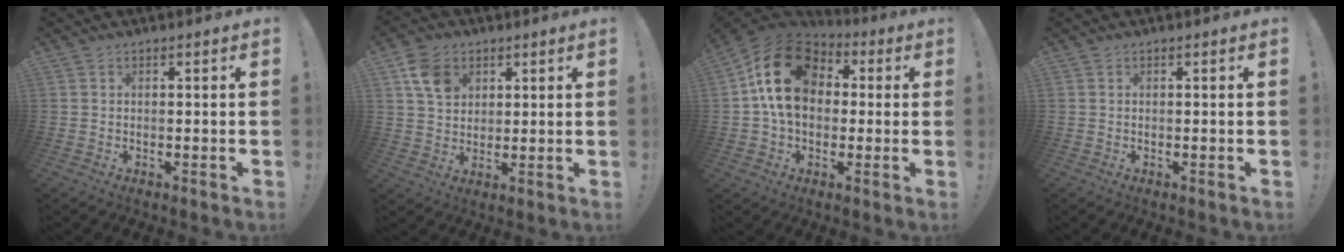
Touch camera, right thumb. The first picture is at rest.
{"total": 8.8, "force": [4.2, 6.8, 3.8], "torque": [-0.064, -0.007, 0.086]}
{"total": 19.1, "force": [3.6, 14.0, 12.5], "torque": [-0.207, 0.015, 0.071]}
{"total": 0.0}